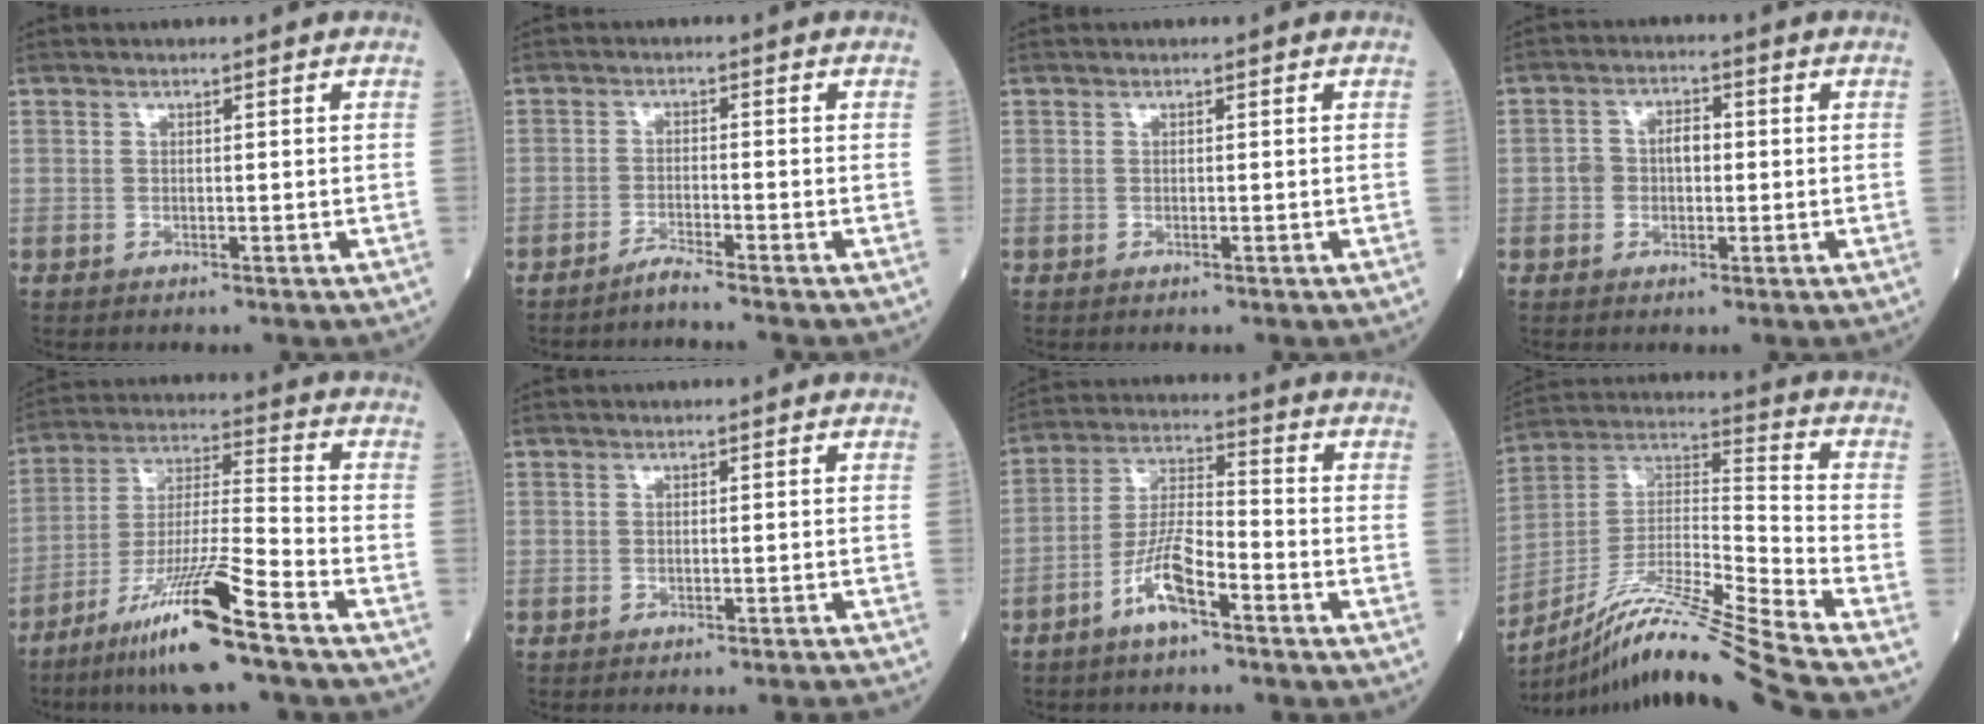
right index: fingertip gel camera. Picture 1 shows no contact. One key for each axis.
{"total": 2.6, "fx": -2.3, "fy": -1.1, "fz": 0.6, "tx": -0.014, "ty": -0.007, "tz": -0.046}
{"total": 0.0}
{"total": 4.2, "fx": -0.1, "fy": 2.7, "fz": 3.2, "tx": -0.060, "ty": 0.021, "tz": -0.001}
{"total": 14.4, "fx": -9.4, "fy": -0.6, "fz": 10.9, "tx": -0.211, "ty": -0.031, "tz": -0.173}
{"total": 3.9, "fx": -3.8, "fy": -0.8, "fz": 0.9, "tx": -0.006, "ty": -0.011, "tz": -0.043}
{"total": 8.1, "fx": -4.7, "fy": 1.6, "fz": 6.4, "tx": -0.132, "ty": 0.005, "tz": -0.092}
{"total": 19.7, "fx": -16.3, "fy": -2.6, "fz": 10.8, "tx": -0.221, "ty": -0.006, "tz": -0.296}